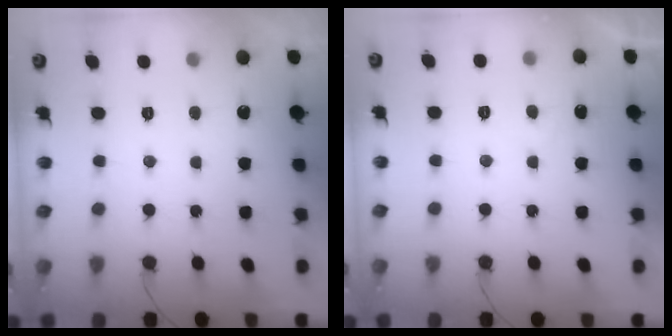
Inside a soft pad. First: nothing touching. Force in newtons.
{"total": 0.9, "press": 0.7, "slide": 0.5}